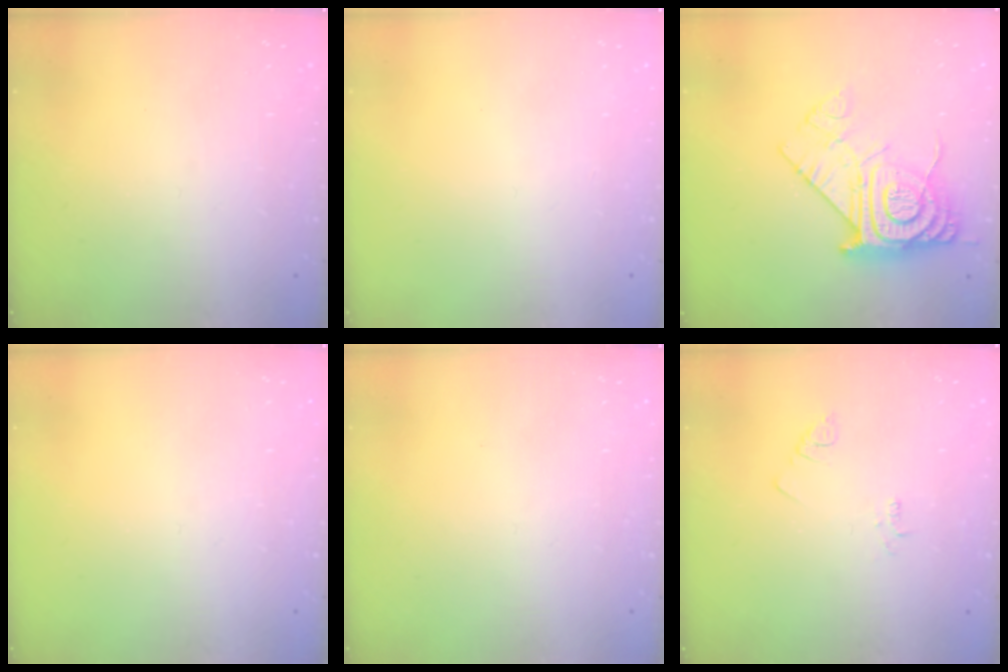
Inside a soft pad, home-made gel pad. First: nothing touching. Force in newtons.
{"total": 1.5, "press": 1.5, "slide": 0.1}
{"total": 14.8, "press": 14.7, "slide": 1.3}
{"total": 0.0}
{"total": 1.7, "press": 1.6, "slide": 0.1}
{"total": 2.1, "press": 2.1, "slide": 0.4}